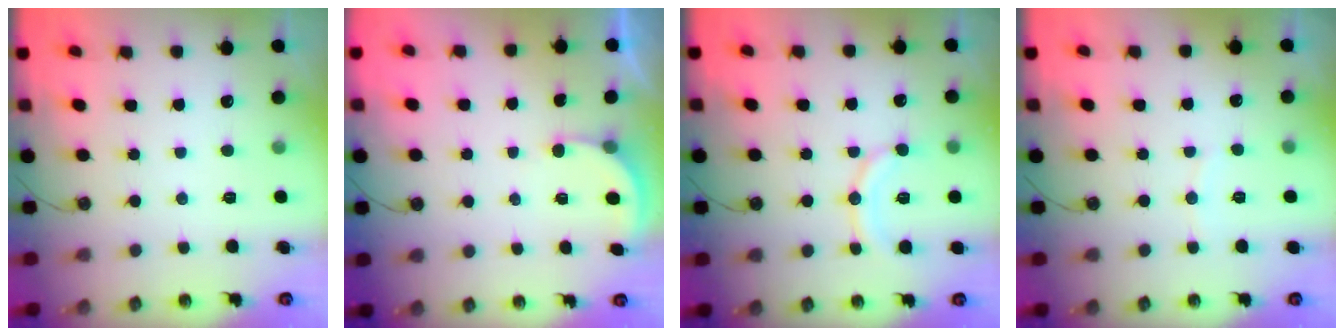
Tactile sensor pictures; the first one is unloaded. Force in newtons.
{"total": 2.4, "press": 2.4, "slide": 0.3}
{"total": 11.3, "press": 11.0, "slide": 2.3}
{"total": 3.3, "press": 3.2, "slide": 0.5}